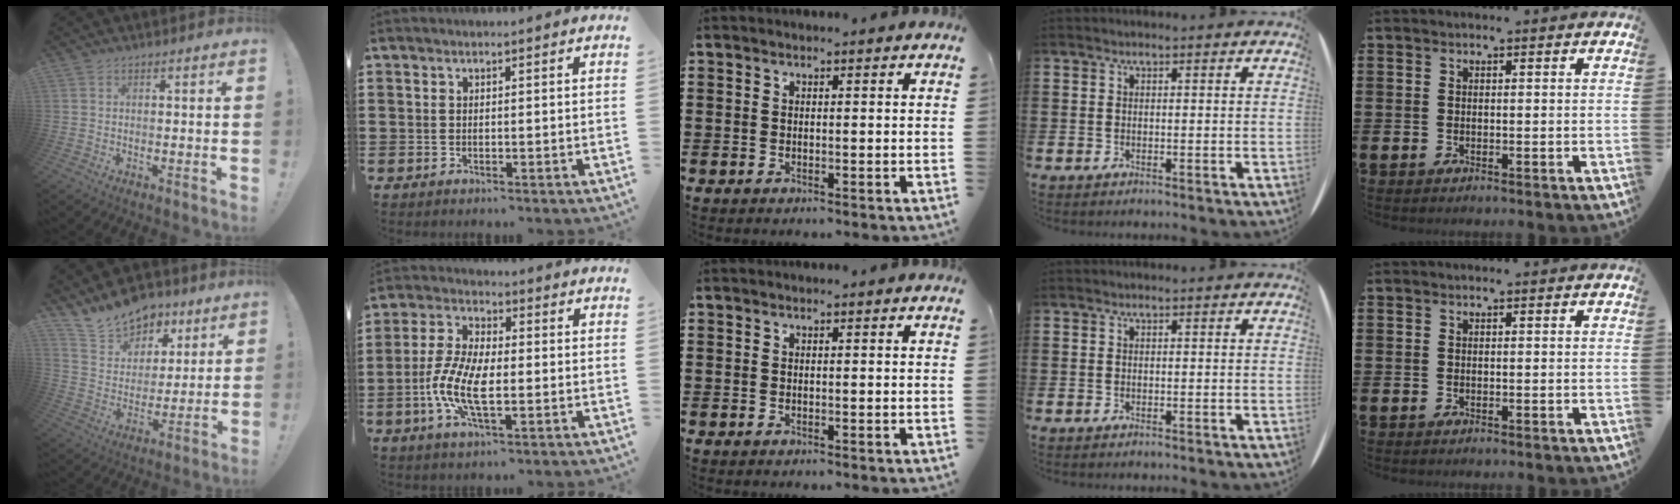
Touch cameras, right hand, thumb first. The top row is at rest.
{"thumb": {"total": 13.9, "force": [11.1, 7.9, 3.0], "torque": [-0.057, -0.081, 0.208]}, "index": {"total": 9.6, "force": [-2.5, 3.8, 8.5], "torque": [-0.196, -0.014, -0.051]}}